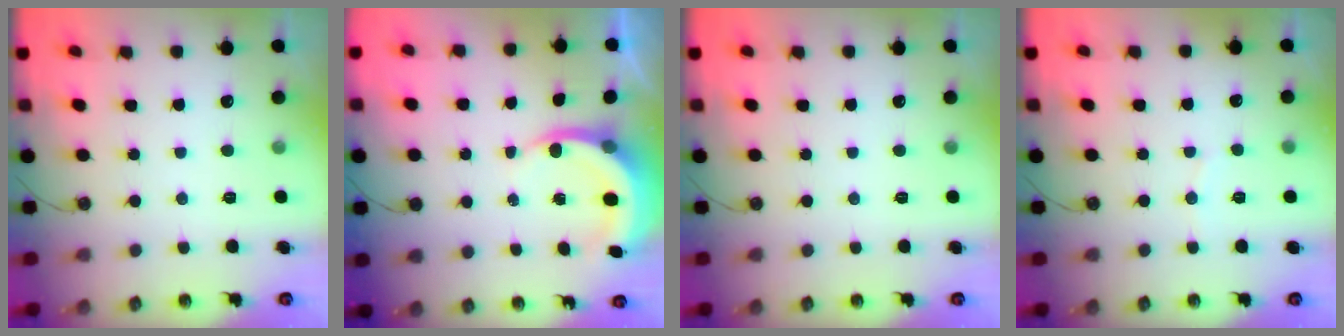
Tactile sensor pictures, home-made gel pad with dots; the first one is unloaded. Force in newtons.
{"total": 5.5, "press": 5.4, "slide": 0.4}
{"total": 0.0}
{"total": 3.3, "press": 3.3, "slide": 0.4}